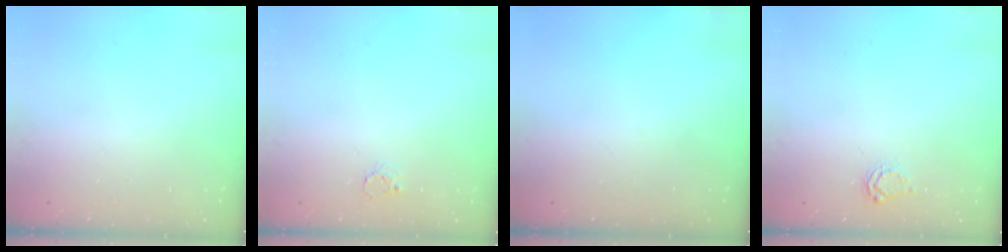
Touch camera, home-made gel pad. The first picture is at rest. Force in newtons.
{"total": 3.2, "press": 3.2, "slide": 0.2}
{"total": 0.0}
{"total": 3.5, "press": 3.5, "slide": 0.4}